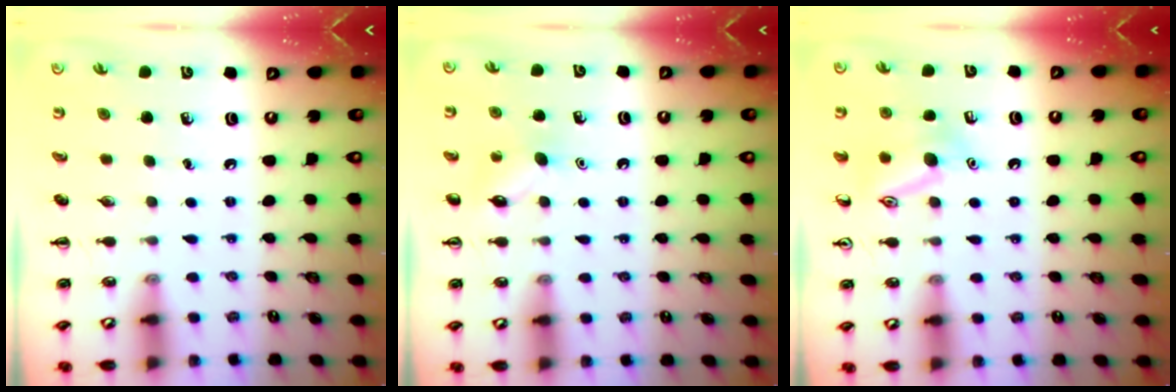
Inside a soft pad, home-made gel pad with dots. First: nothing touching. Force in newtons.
{"total": 7.2, "press": 6.9, "slide": 1.8}
{"total": 11.7, "press": 11.7, "slide": 0.7}